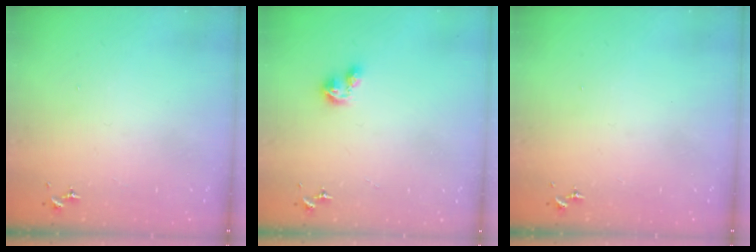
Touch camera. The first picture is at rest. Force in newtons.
{"total": 2.6, "press": 2.6, "slide": 0.3}
{"total": 0.0}